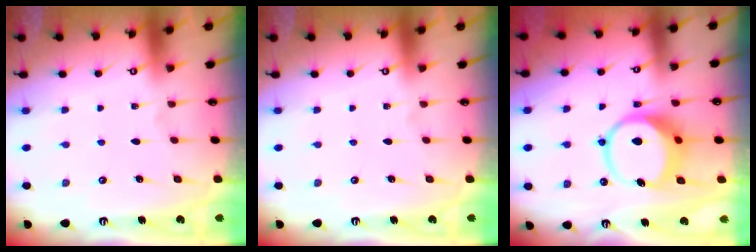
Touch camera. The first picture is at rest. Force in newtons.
{"total": 0.0}
{"total": 9.3, "press": 9.2, "slide": 1.3}